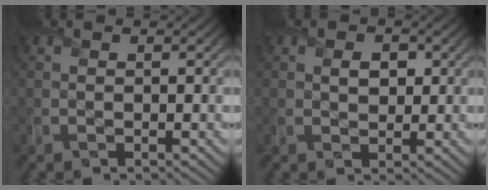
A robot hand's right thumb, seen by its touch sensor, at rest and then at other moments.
{"total": 2.1, "force": [0.6, 1.5, 1.4], "torque": [-0.026, -0.004, 0.010]}